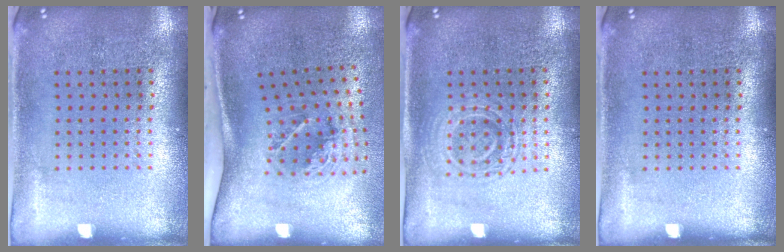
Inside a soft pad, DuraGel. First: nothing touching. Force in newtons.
{"total": 2.1, "press": 1.3, "slide": 1.7}
{"total": 1.4, "press": 1.3, "slide": 0.4}
{"total": 0.0}